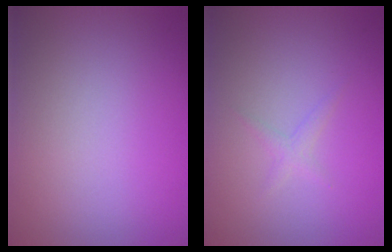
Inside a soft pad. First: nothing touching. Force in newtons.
{"total": 0.9, "press": 0.9, "slide": 0.0}